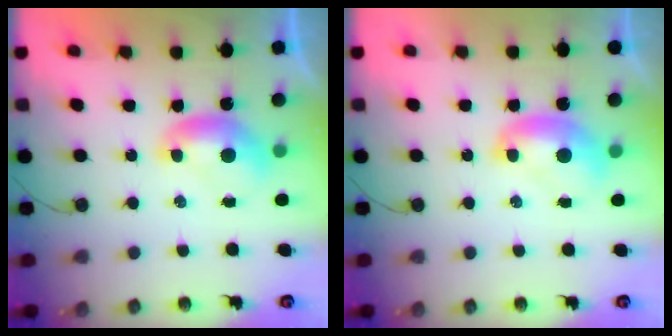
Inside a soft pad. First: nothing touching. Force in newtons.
{"total": 1.8, "press": 1.8, "slide": 0.2}